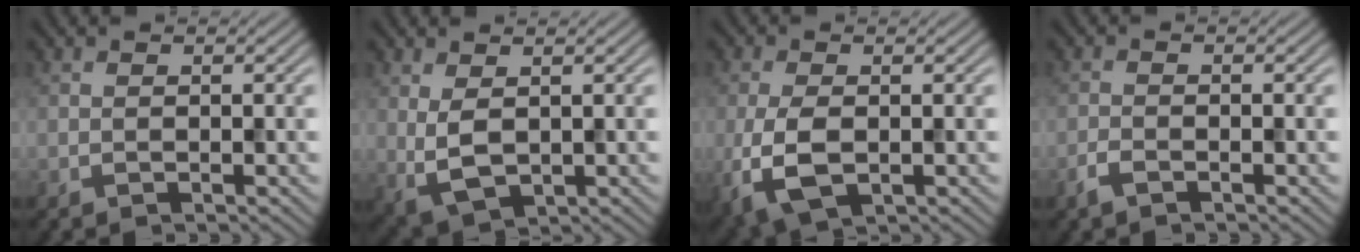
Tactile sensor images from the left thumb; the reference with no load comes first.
{"total": 4.0, "force": [1.0, 2.2, 3.3], "torque": [-0.081, -0.006, 0.024]}
{"total": 5.9, "force": [-1.4, 3.2, 4.8], "torque": [-0.124, -0.013, -0.024]}
{"total": 1.6, "force": [-1.2, 0.5, 1.0], "torque": [-0.026, -0.002, -0.029]}